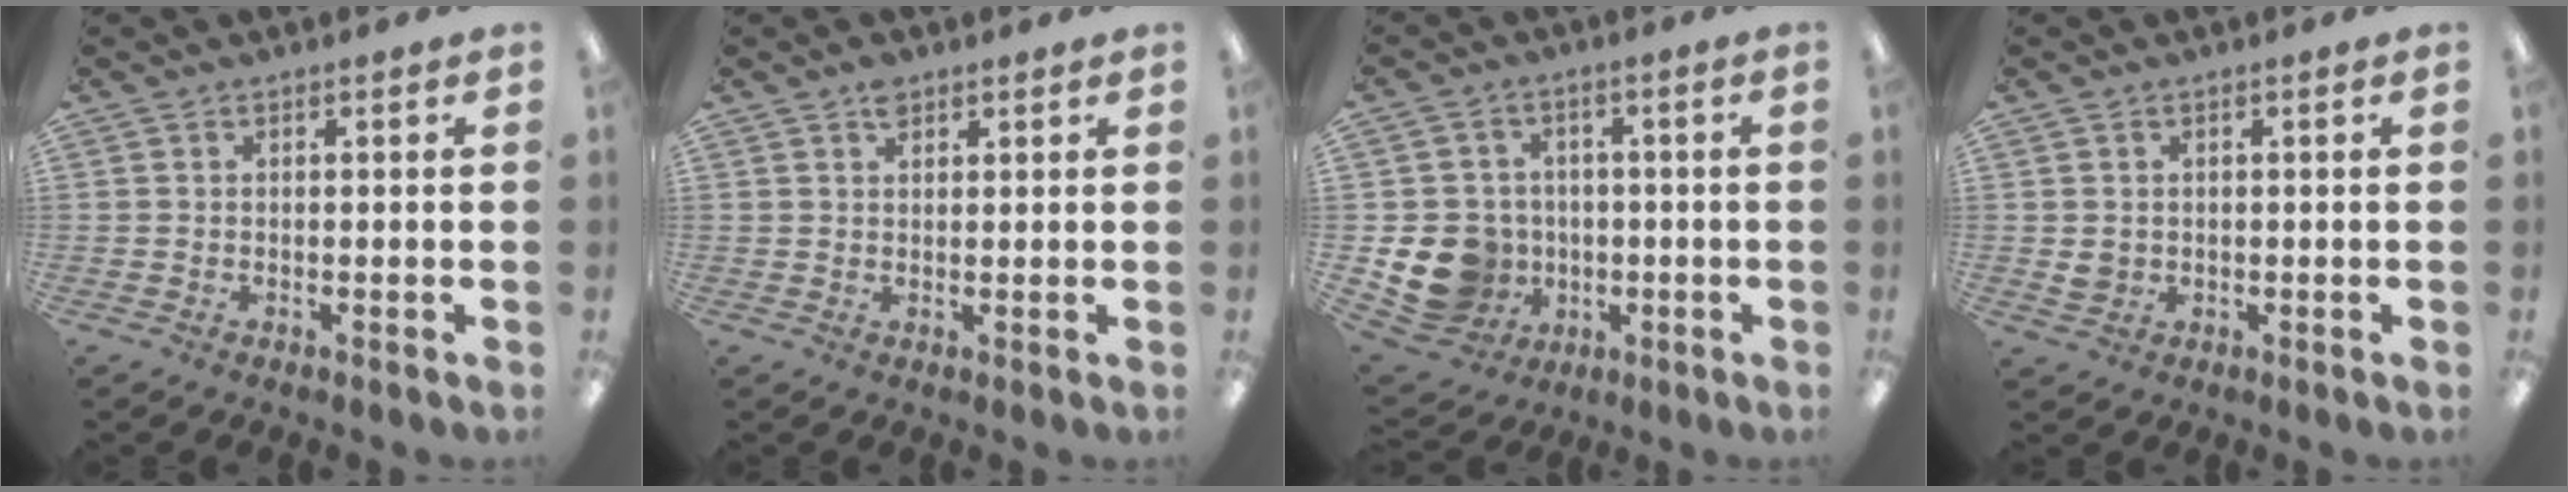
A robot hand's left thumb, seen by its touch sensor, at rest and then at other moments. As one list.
[{"total": 2.4, "force": [1.8, 1.2, 1.0], "torque": [-0.016, -0.004, 0.031]}, {"total": 12.1, "force": [-2.5, 11.0, 4.3], "torque": [-0.120, 0.012, -0.034]}, {"total": 2.3, "force": [0.6, 2.1, 0.9], "torque": [-0.011, 0.000, 0.009]}]